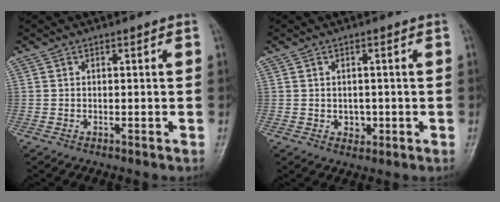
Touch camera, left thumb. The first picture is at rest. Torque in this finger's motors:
{"motor_torque": [-0.05, -0.05, 0.09, 0.05, 0.02]}